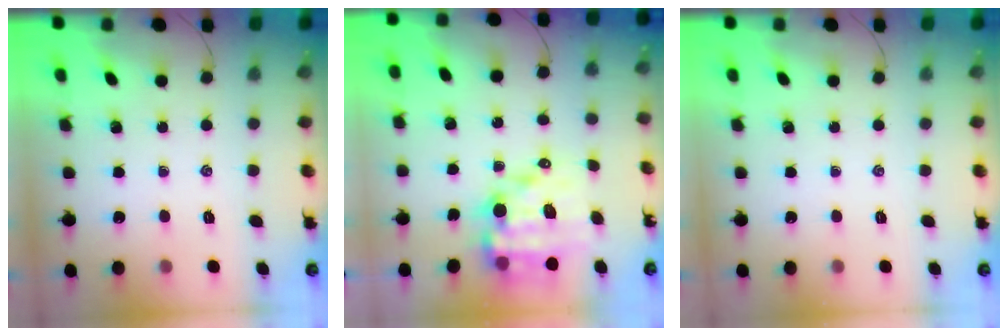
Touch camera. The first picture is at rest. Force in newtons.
{"total": 11.7, "press": 11.2, "slide": 3.2}
{"total": 0.0}